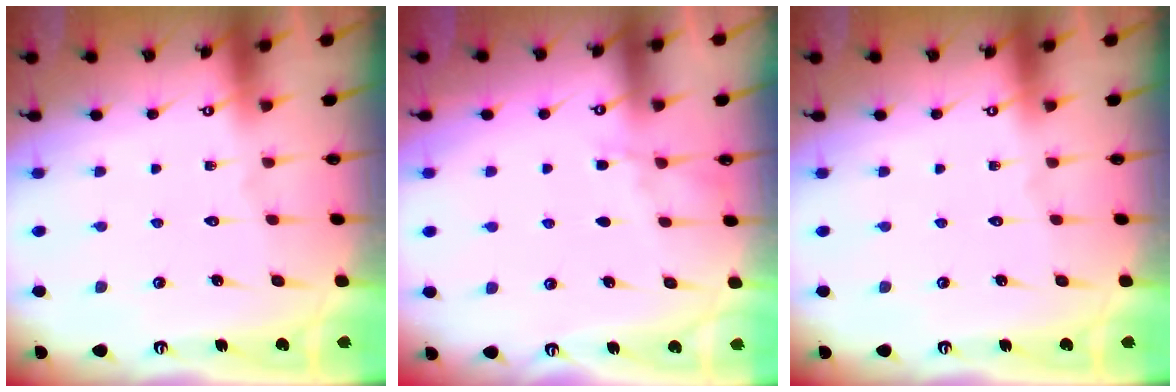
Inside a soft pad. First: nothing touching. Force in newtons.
{"total": 3.9, "press": 3.8, "slide": 0.7}
{"total": 0.0}